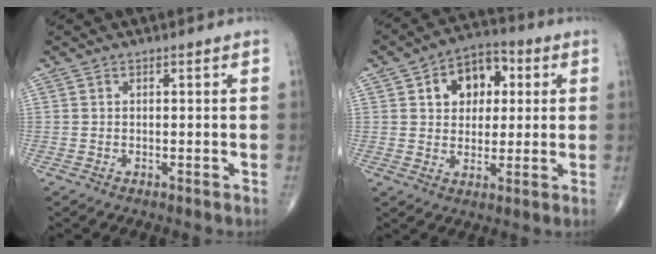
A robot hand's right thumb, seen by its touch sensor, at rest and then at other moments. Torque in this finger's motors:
{"motor_torque": [0.00, 0.03, 0.09, 0.03, 0.11]}